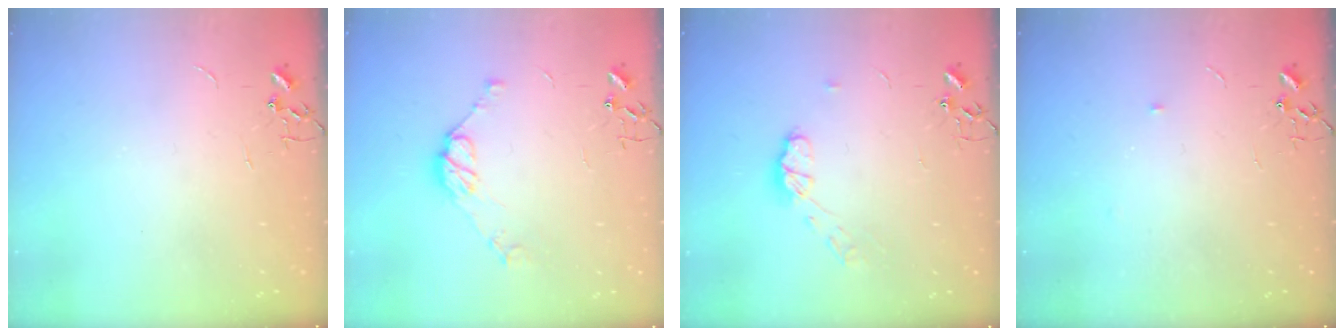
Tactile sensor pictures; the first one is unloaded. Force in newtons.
{"total": 9.0, "press": 9.0, "slide": 0.7}
{"total": 7.4, "press": 7.3, "slide": 0.4}
{"total": 3.0, "press": 2.9, "slide": 0.5}